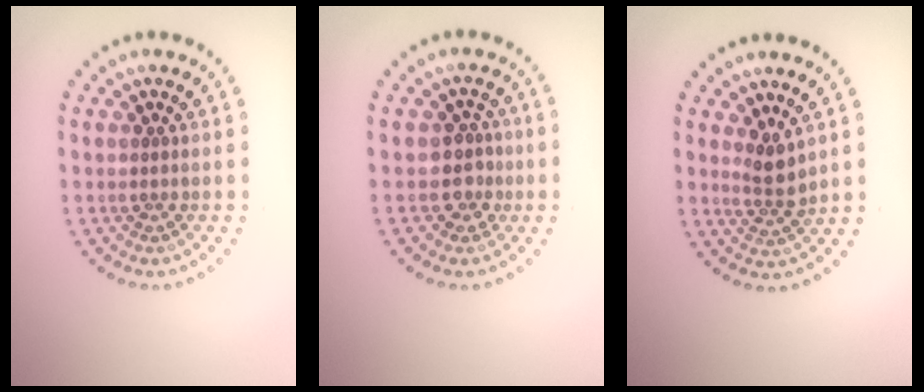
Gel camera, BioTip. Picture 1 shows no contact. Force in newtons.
{"total": 2.3, "press": 1.9, "slide": 1.3}
{"total": 2.3, "press": 1.8, "slide": 1.3}